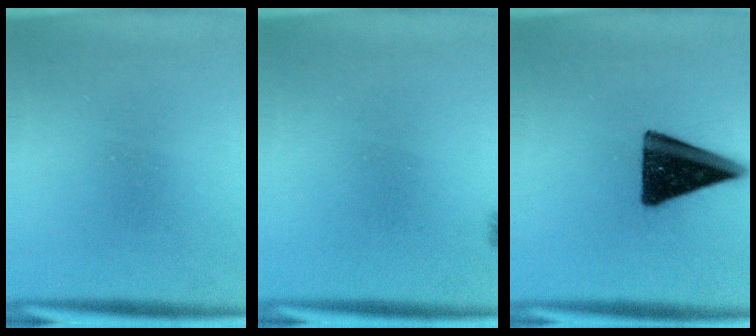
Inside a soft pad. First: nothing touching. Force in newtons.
{"total": 1.1}
{"total": 15.8}